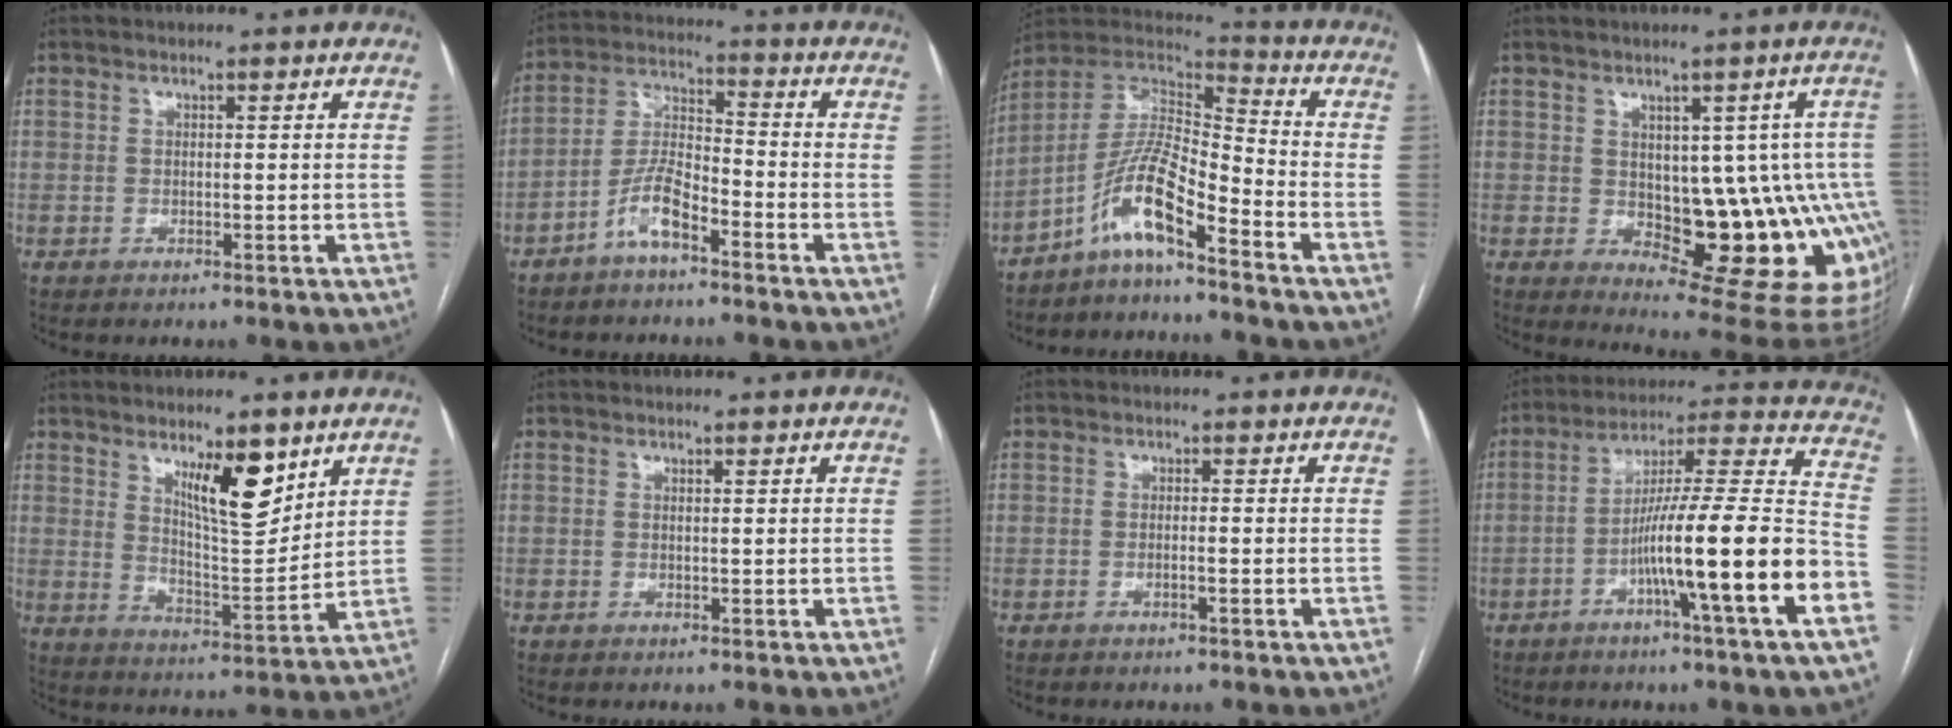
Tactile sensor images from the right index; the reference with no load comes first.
{"total": 7.1, "force": [-4.5, 2.0, 5.1], "torque": [-0.112, 0.011, -0.091]}
{"total": 10.7, "force": [-6.8, 1.5, 8.1], "torque": [-0.163, 0.020, -0.132]}
{"total": 15.9, "force": [-2.3, 6.8, 14.1], "torque": [-0.110, 0.016, -0.008]}
{"total": 10.3, "force": [5.9, 2.6, 8.0], "torque": [-0.133, -0.010, 0.105]}
{"total": 0.0}
{"total": 0.9, "force": [-0.4, -0.1, 0.8], "torque": [-0.016, 0.000, -0.007]}
{"total": 18.3, "force": [-6.8, -0.9, 17.0], "torque": [-0.261, 0.004, -0.114]}